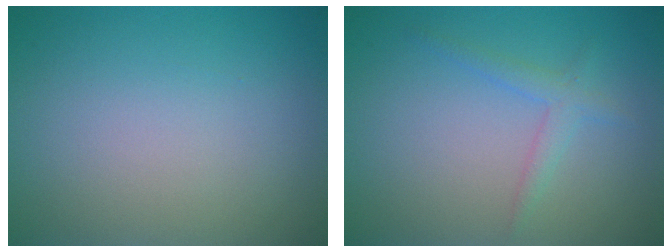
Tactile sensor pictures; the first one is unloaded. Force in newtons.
{"total": 1.6, "press": 1.6, "slide": 0.2}